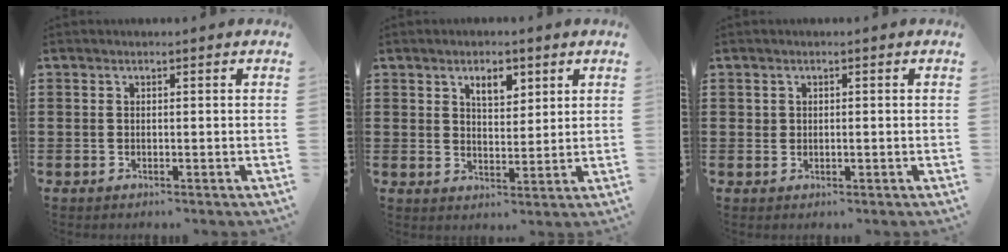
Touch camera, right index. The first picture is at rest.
{"total": 4.2, "force": [2.5, 2.1, 2.6], "torque": [-0.044, 0.002, 0.041]}
{"total": 0.7, "force": [0.2, 0.6, 0.4], "torque": [-0.009, 0.003, 0.003]}